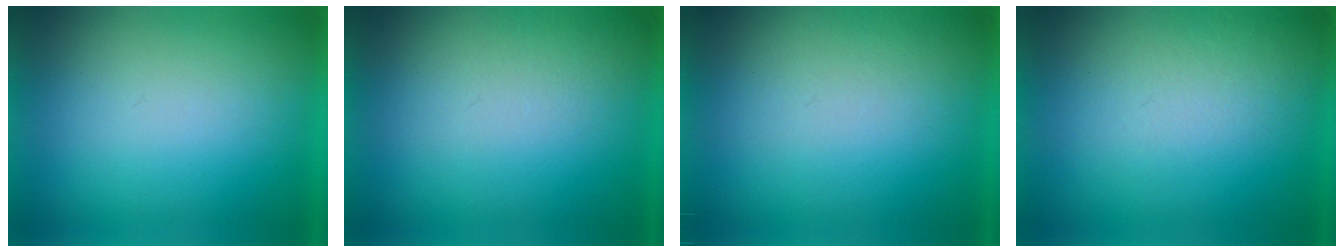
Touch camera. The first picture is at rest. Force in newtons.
{"total": 1.7}
{"total": 1.5}
{"total": 3.7}